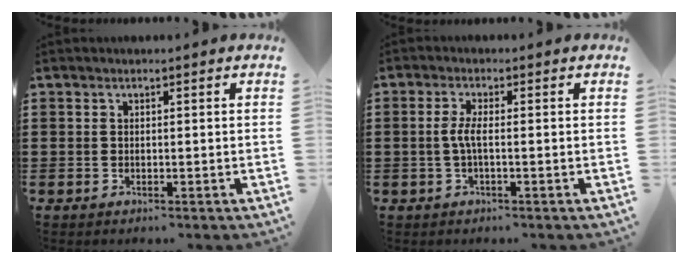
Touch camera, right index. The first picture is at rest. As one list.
[{"total": 3.0, "force": [-0.4, 0.6, 3.0], "torque": [-0.077, -0.007, -0.017]}]